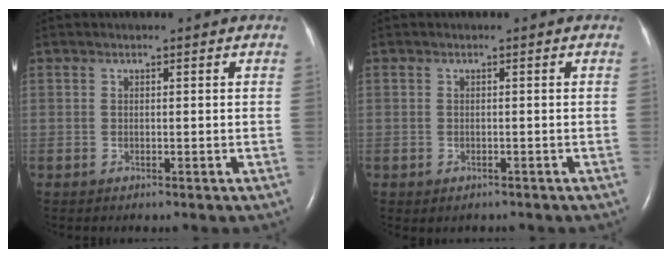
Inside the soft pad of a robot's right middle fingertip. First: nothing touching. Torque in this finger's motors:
{"motor_torque": [0.22, -0.35, -0.03, 0.03]}